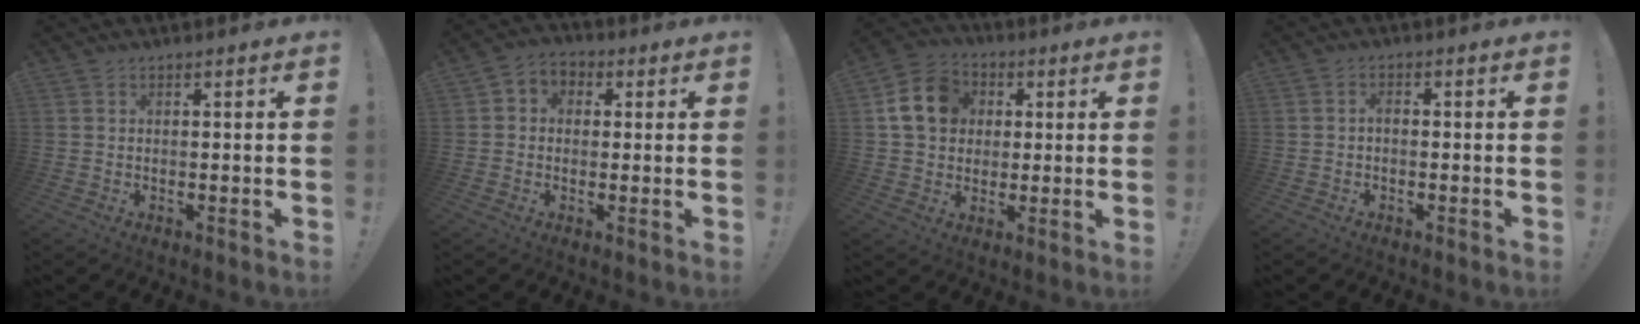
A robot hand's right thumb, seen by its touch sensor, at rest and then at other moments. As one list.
[{"total": 4.6, "force": [-0.6, 4.1, 1.9], "torque": [-0.017, 0.011, -0.010]}, {"total": 13.2, "force": [3.3, 11.1, 6.4], "torque": [-0.092, 0.007, 0.071]}, {"total": 1.3, "force": [-0.8, 0.4, 1.0], "torque": [-0.021, 0.007, -0.014]}]